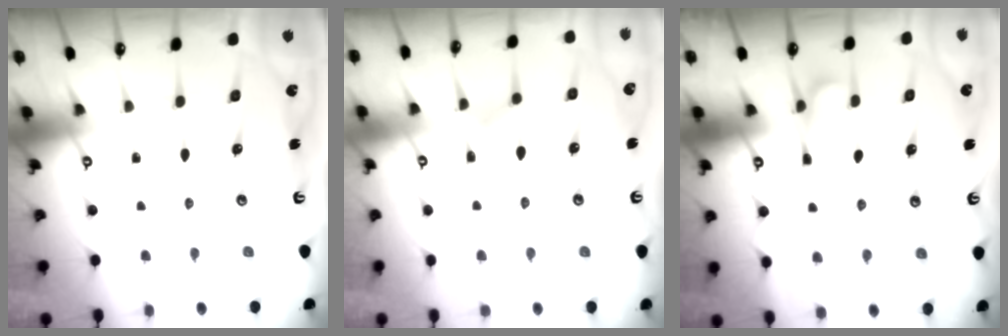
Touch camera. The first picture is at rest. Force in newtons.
{"total": 2.4, "press": 2.1, "slide": 1.1}
{"total": 2.9, "press": 2.7, "slide": 1.1}